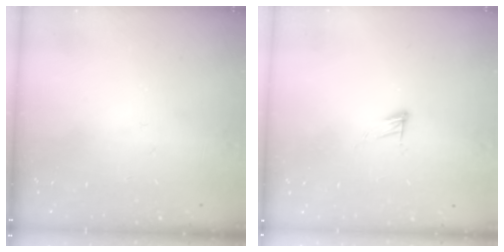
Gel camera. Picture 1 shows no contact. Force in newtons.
{"total": 5.2, "press": 5.1, "slide": 0.4}